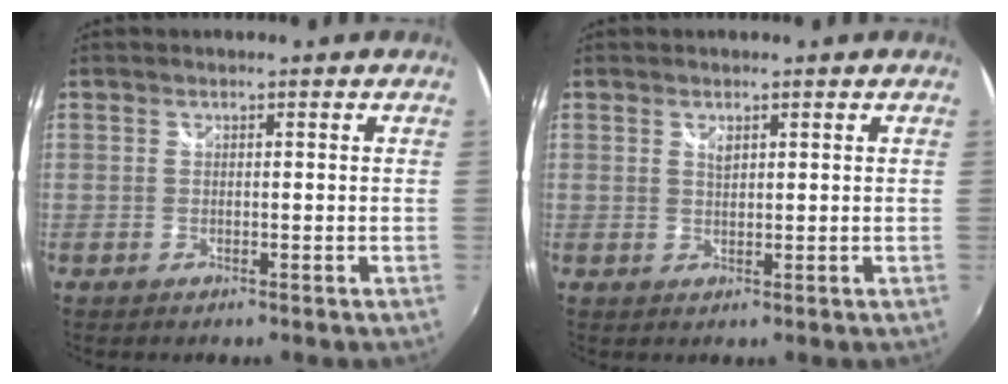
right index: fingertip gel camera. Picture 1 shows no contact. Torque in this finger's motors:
{"motor_torque": [0.27, 0.13, 0.12, 0.03]}